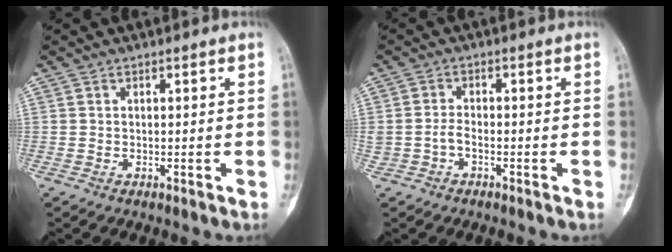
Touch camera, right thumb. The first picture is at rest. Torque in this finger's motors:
{"motor_torque": [-0.32, -0.38, 0.20, 0.11, 0.12]}